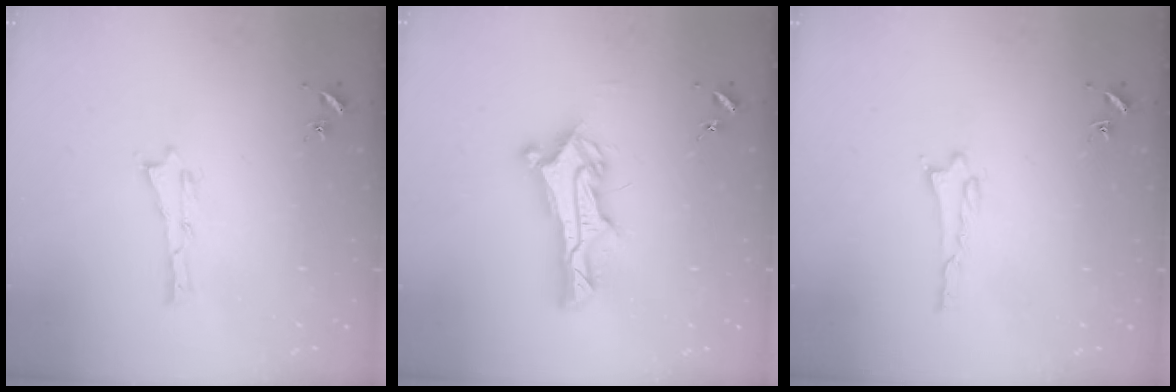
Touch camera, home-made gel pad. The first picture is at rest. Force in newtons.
{"total": 8.8, "press": 8.7, "slide": 0.7}
{"total": 1.4, "press": 1.4, "slide": 0.2}